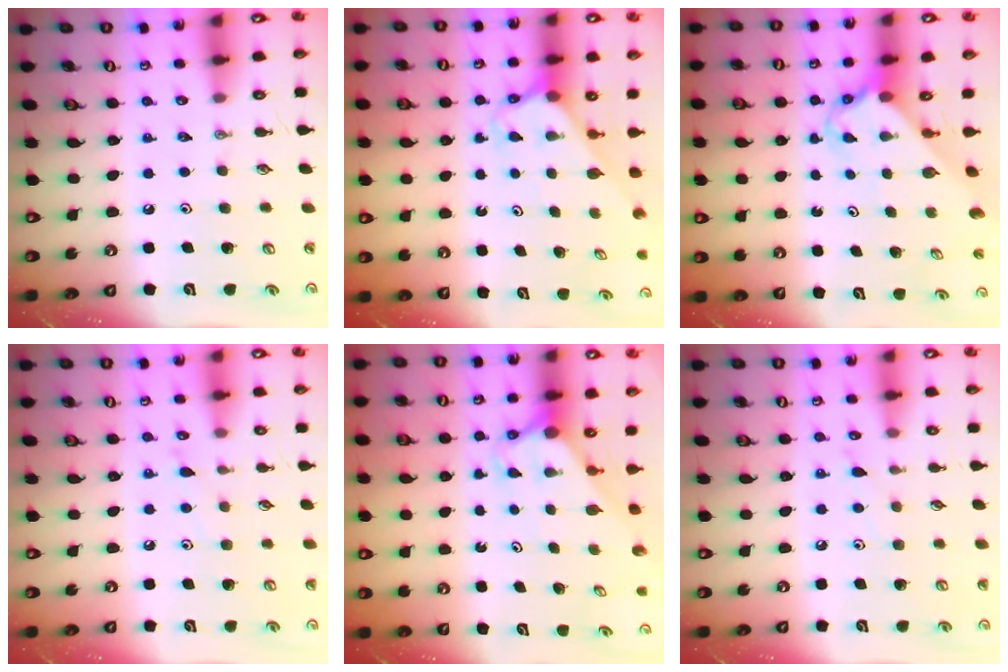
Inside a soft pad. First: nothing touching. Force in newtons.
{"total": 2.6, "press": 2.6, "slide": 0.2}
{"total": 2.5, "press": 2.5, "slide": 0.2}
{"total": 6.3, "press": 6.3, "slide": 0.7}
{"total": 2.7, "press": 2.7, "slide": 0.0}
{"total": 6.1, "press": 6.0, "slide": 0.7}